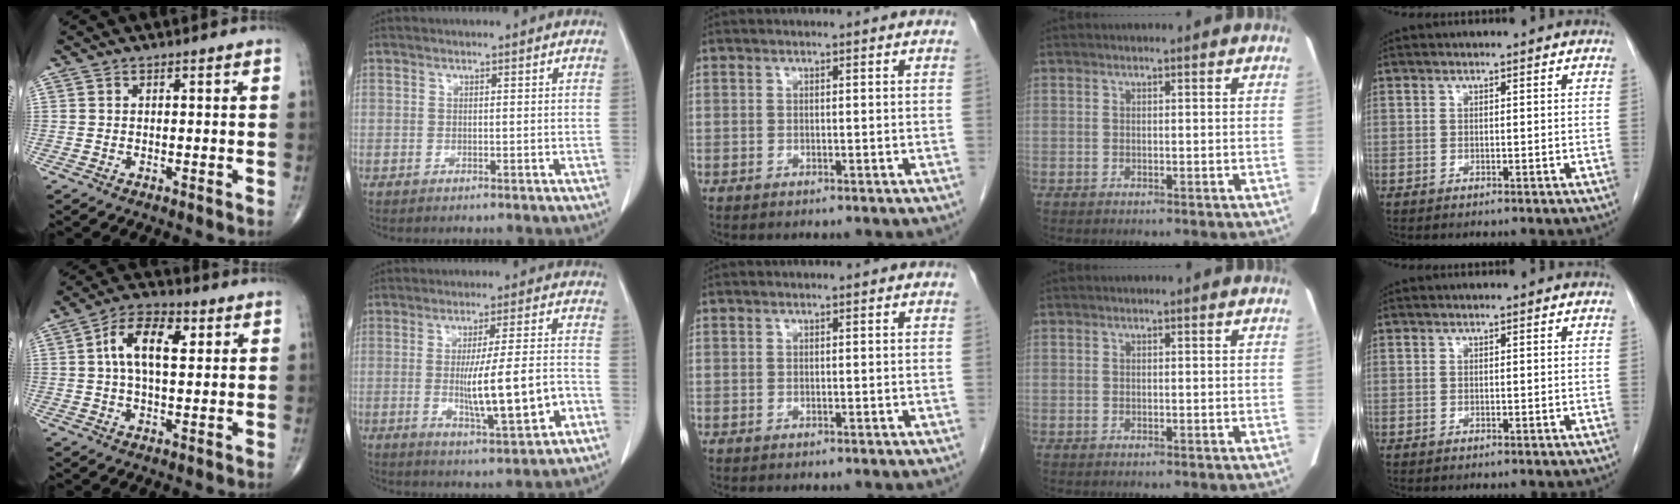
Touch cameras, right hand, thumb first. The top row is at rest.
{"thumb": {"total": 10.1, "force": [2.3, 5.2, 8.3], "torque": [-0.142, 0.019, 0.033]}, "index": {"total": 11.7, "force": [-2.8, 0.9, 11.3], "torque": [-0.182, -0.005, -0.038]}}